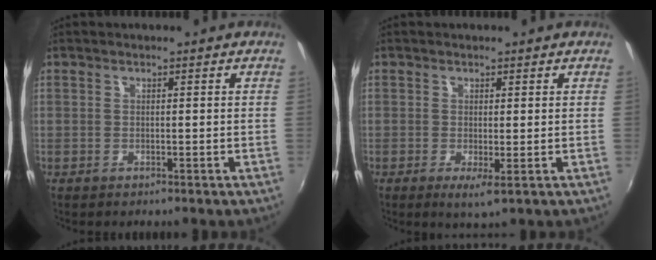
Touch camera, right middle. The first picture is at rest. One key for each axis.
{"total": 2.3, "fx": -0.3, "fy": 0.1, "fz": 2.3, "tx": -0.043, "ty": -0.009, "tz": -0.003}